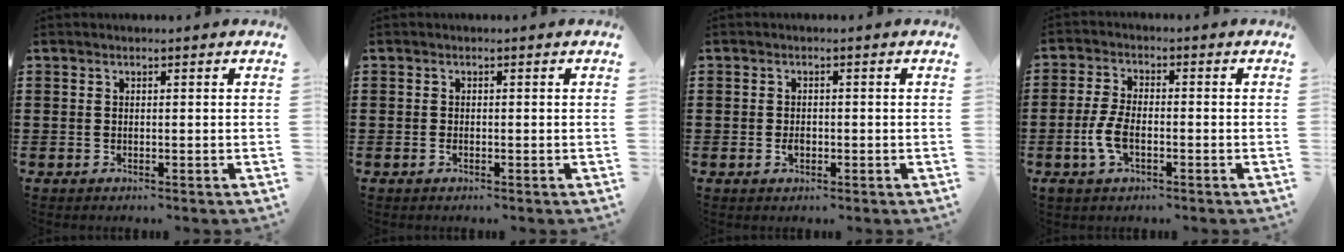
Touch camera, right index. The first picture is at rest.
{"total": 0.6, "force": [-0.3, 0.2, 0.5], "torque": [-0.011, -0.004, -0.004]}
{"total": 1.6, "force": [-0.4, 0.9, 1.3], "torque": [-0.025, 0.000, -0.007]}
{"total": 5.2, "force": [-1.6, 2.1, 4.4], "torque": [-0.114, -0.009, -0.037]}